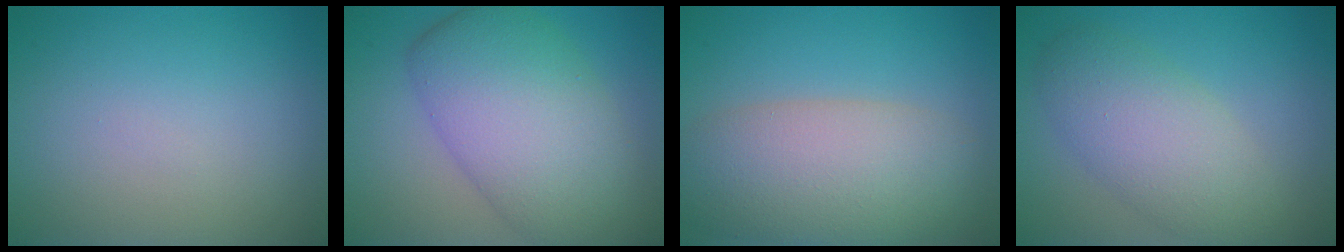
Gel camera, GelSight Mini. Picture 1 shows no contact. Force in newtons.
{"total": 10.5, "press": 10.4, "slide": 0.7}
{"total": 8.3, "press": 8.3, "slide": 0.5}
{"total": 5.5, "press": 5.4, "slide": 0.6}